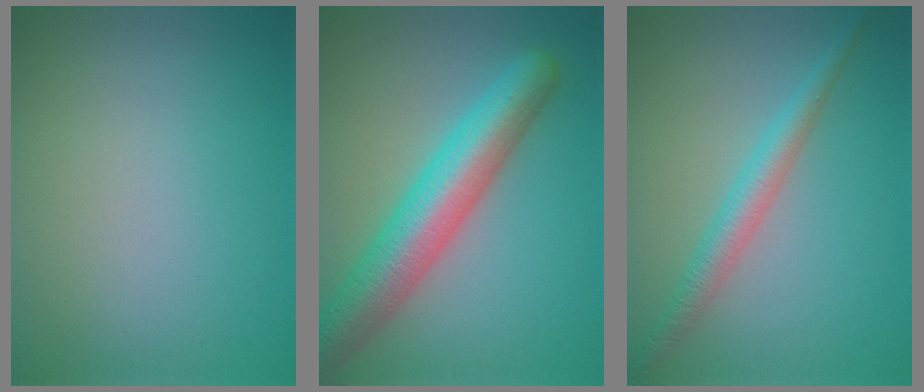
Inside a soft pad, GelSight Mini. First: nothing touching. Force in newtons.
{"total": 7.4, "press": 7.4, "slide": 0.2}
{"total": 2.8, "press": 2.8, "slide": 0.1}